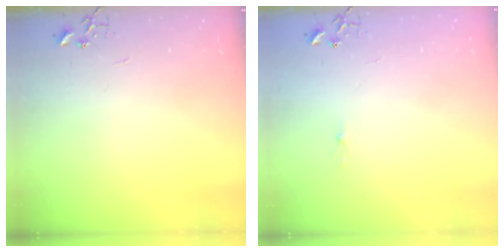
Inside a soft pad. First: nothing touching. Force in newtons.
{"total": 3.6, "press": 3.6, "slide": 0.5}